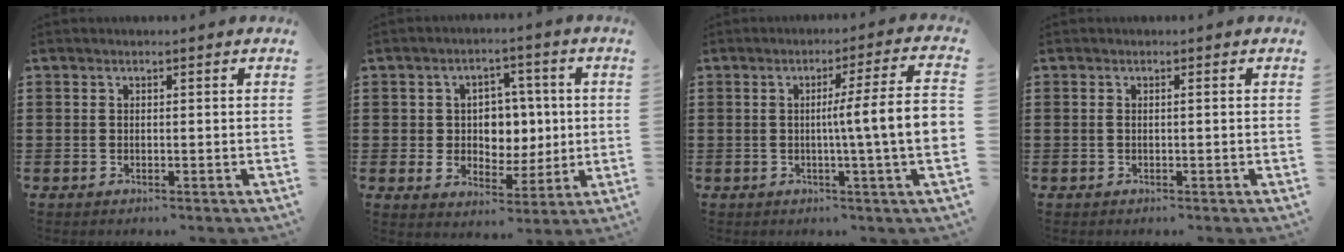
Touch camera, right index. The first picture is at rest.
{"total": 6.2, "force": [0.5, 5.4, 3.0], "torque": [-0.063, 0.012, 0.005]}
{"total": 8.5, "force": [-0.3, -0.4, 8.4], "torque": [-0.142, -0.012, -0.012]}
{"total": 0.6, "force": [-0.1, 0.0, 0.6], "torque": [-0.012, -0.003, 0.000]}